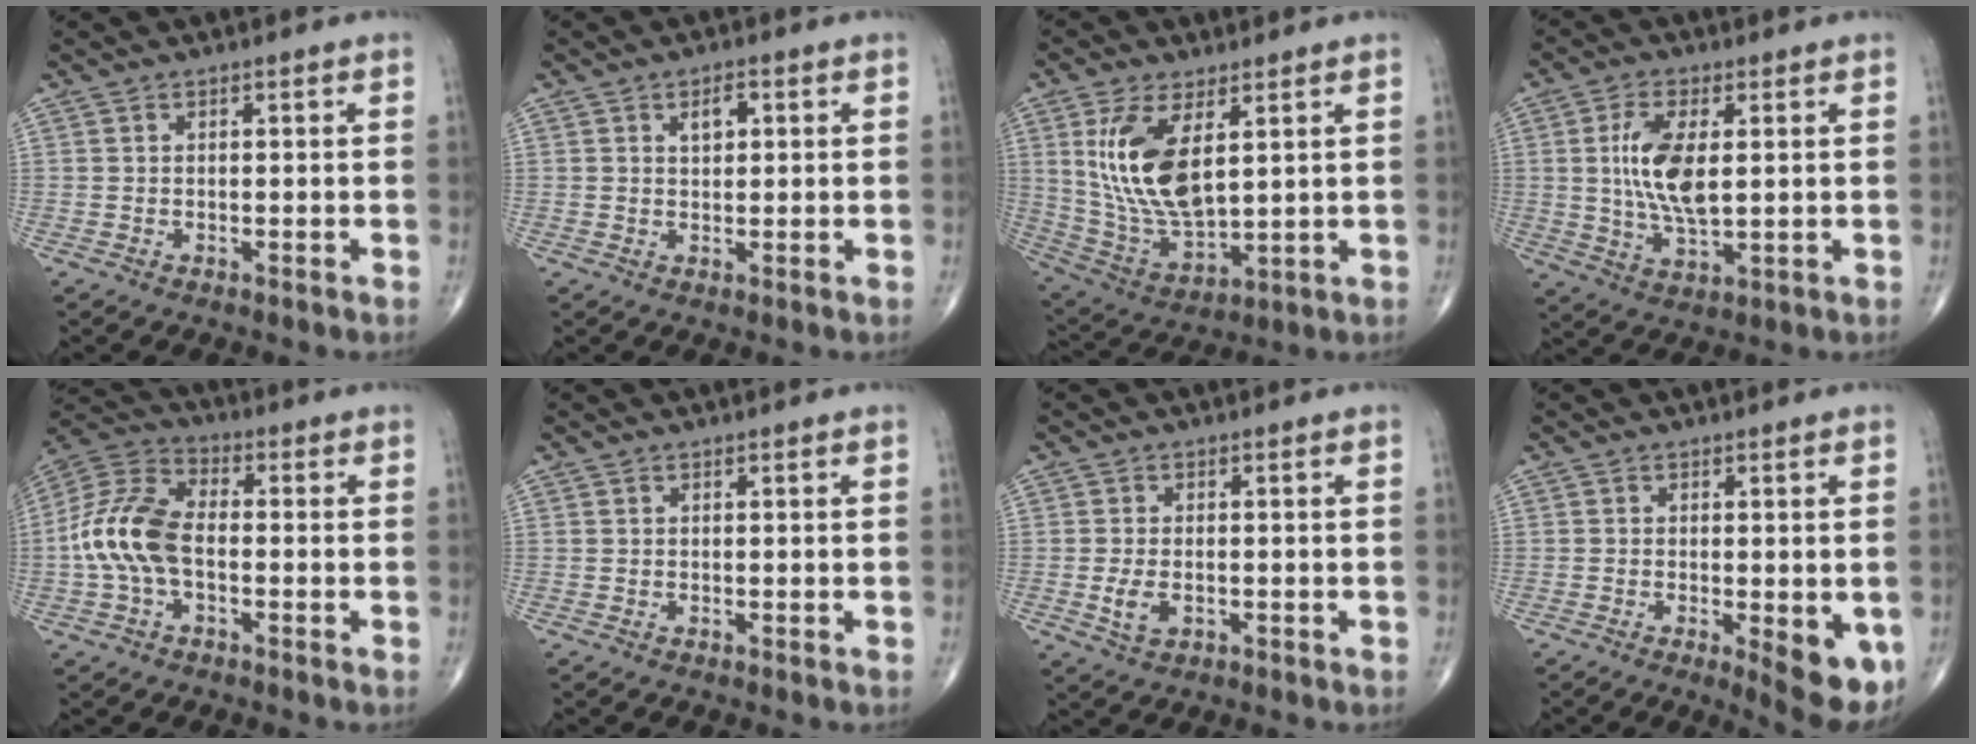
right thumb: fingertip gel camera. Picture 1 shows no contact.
{"total": 3.0, "force": [1.0, 1.7, 2.3], "torque": [-0.030, 0.001, 0.015]}
{"total": 15.3, "force": [4.4, 7.1, 12.8], "torque": [-0.250, -0.023, 0.103]}
{"total": 10.7, "force": [1.4, 4.7, 9.5], "torque": [-0.186, -0.012, 0.031]}
{"total": 12.8, "force": [-1.7, 7.4, 10.3], "torque": [-0.219, 0.036, -0.041]}
{"total": 0.0}
{"total": 3.6, "force": [-0.8, 2.1, 2.8], "torque": [-0.054, -0.002, -0.010]}
{"total": 8.1, "force": [-2.3, 2.7, 7.3], "torque": [-0.085, -0.015, -0.027]}